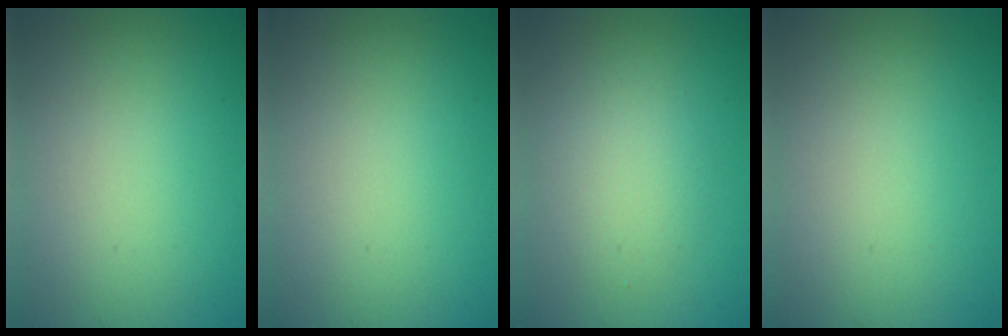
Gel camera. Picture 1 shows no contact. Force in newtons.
{"total": 0.0}
{"total": 2.6, "press": 2.6, "slide": 0.2}
{"total": 0.0}